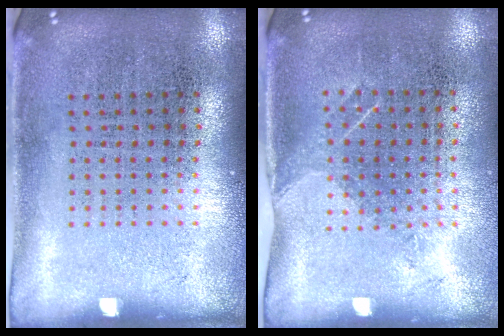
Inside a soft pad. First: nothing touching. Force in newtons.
{"total": 1.2, "press": 0.9, "slide": 0.7}